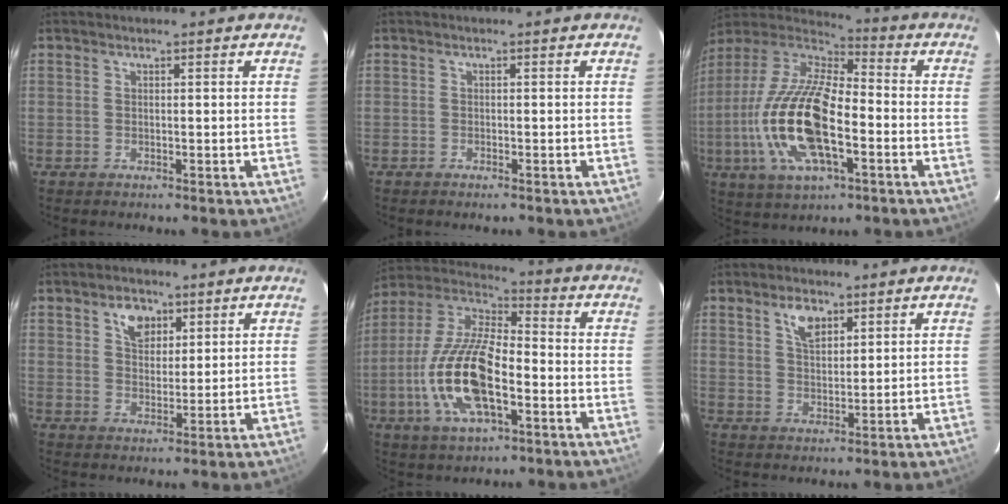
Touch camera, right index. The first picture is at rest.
{"total": 0.9, "force": [-0.7, 0.3, 0.4], "torque": [-0.010, -0.001, -0.013]}
{"total": 21.0, "force": [-5.1, 8.1, 18.7], "torque": [-0.392, -0.015, -0.100]}
{"total": 5.3, "force": [2.8, 3.6, 2.8], "torque": [-0.032, 0.007, 0.051]}
{"total": 18.1, "force": [-5.3, 7.0, 15.8], "torque": [-0.332, -0.006, -0.106]}
{"total": 4.8, "force": [2.8, 2.4, 3.1], "torque": [-0.054, 0.006, 0.052]}